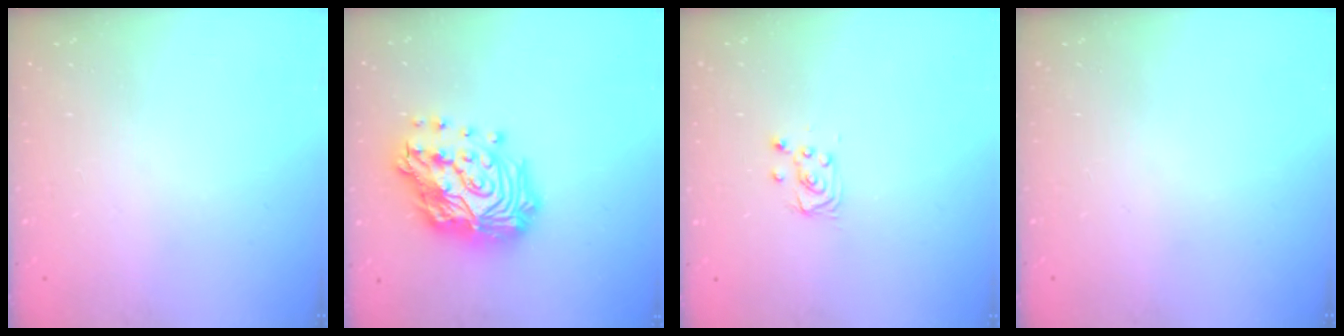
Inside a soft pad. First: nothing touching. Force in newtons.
{"total": 23.4, "press": 23.3, "slide": 2.1}
{"total": 4.6, "press": 4.6, "slide": 0.5}
{"total": 0.0}